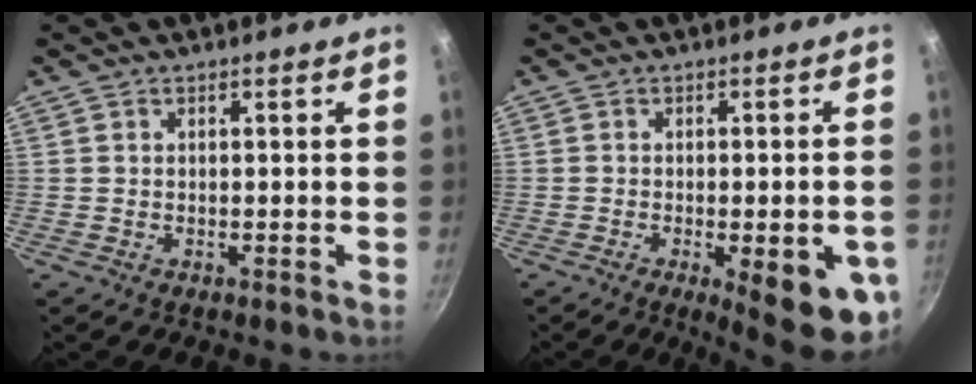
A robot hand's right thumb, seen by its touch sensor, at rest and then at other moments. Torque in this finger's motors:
{"motor_torque": [0.15, 0.58, 0.08, -0.10, 0.23]}